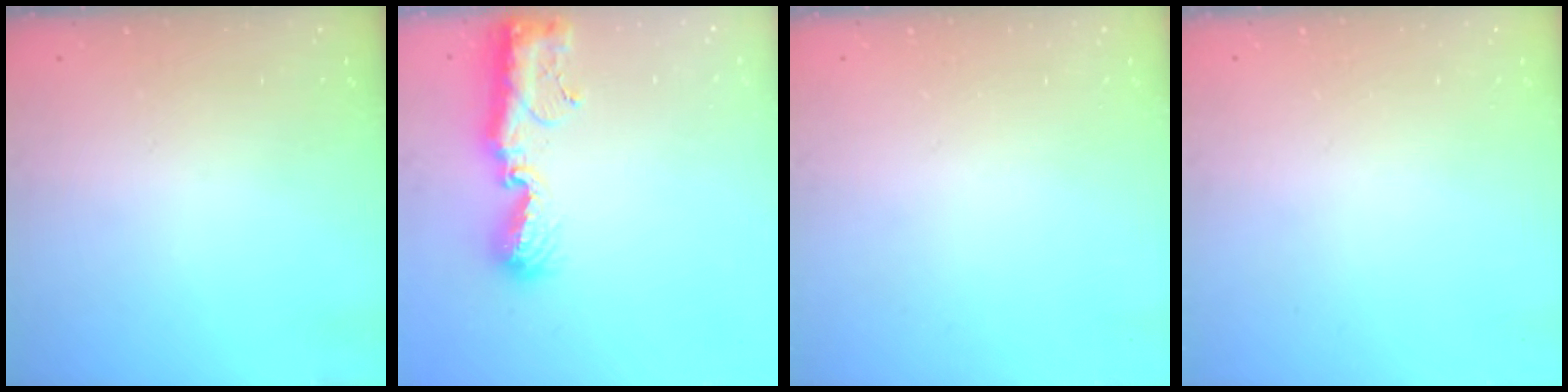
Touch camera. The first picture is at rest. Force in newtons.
{"total": 9.7, "press": 9.6, "slide": 0.9}
{"total": 0.0}
{"total": 0.0}